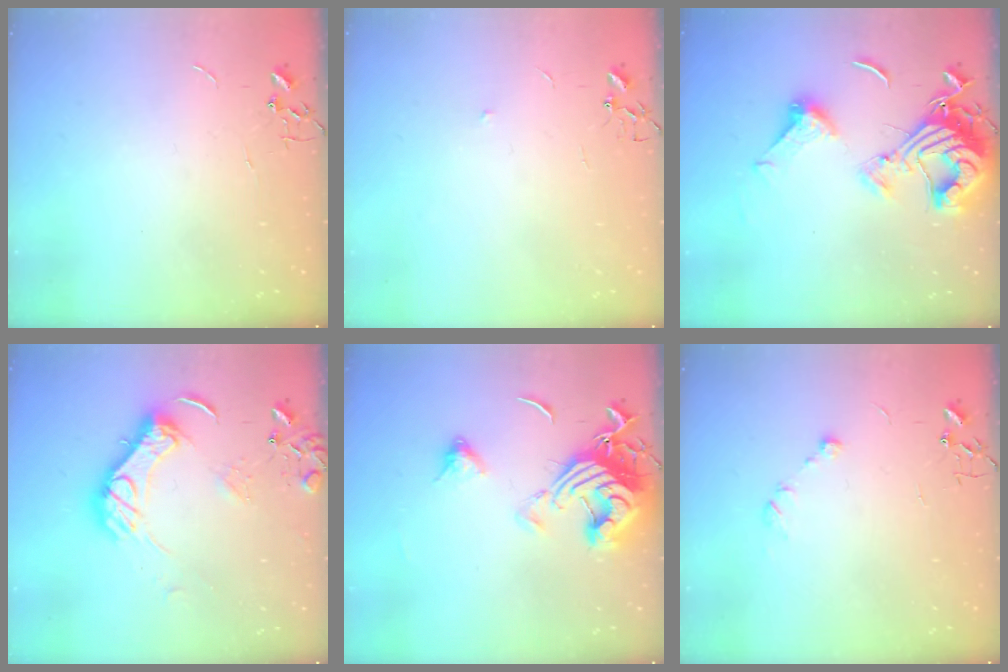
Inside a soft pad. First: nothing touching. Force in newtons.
{"total": 3.5, "press": 3.2, "slide": 1.3}
{"total": 17.0, "press": 17.0, "slide": 1.8}
{"total": 14.6, "press": 14.6, "slide": 1.1}
{"total": 15.9, "press": 15.8, "slide": 1.7}
{"total": 7.4, "press": 7.4, "slide": 0.9}